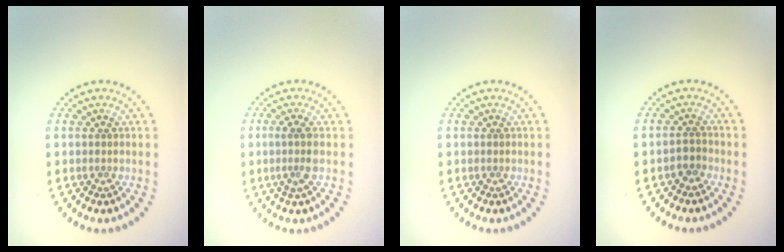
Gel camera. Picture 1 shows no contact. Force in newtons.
{"total": 2.0, "press": 1.6, "slide": 1.1}
{"total": 0.0}
{"total": 1.3, "press": 1.1, "slide": 0.7}